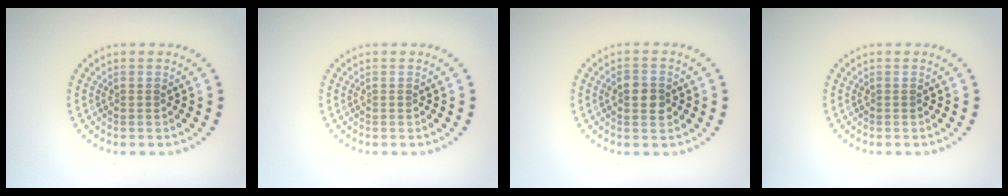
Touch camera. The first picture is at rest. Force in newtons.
{"total": 0.0}
{"total": 2.6, "press": 2.6, "slide": 0.2}
{"total": 0.0}